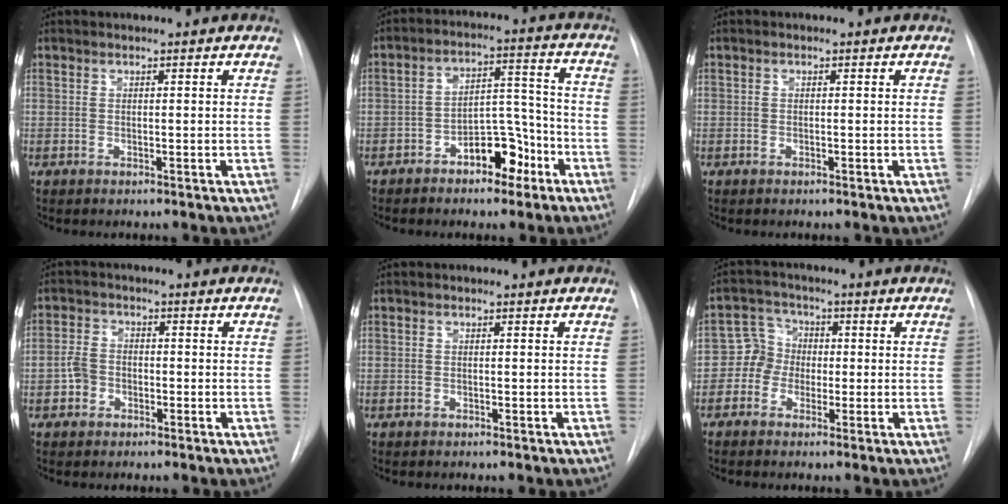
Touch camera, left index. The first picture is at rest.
{"total": 8.4, "force": [-4.9, 4.2, 5.3], "torque": [-0.079, 0.033, -0.076]}
{"total": 0.0}
{"total": 3.5, "force": [-1.3, 2.9, 1.5], "torque": [-0.036, 0.012, -0.026]}
{"total": 0.0}
{"total": 4.5, "force": [-1.0, 4.3, 1.1], "torque": [-0.018, 0.021, -0.023]}